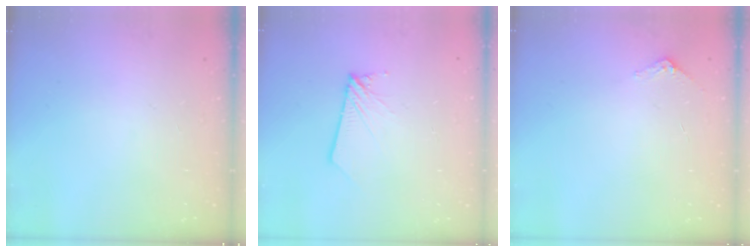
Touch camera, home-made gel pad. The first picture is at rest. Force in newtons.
{"total": 2.8, "press": 2.8, "slide": 0.3}
{"total": 2.9, "press": 2.9, "slide": 0.2}